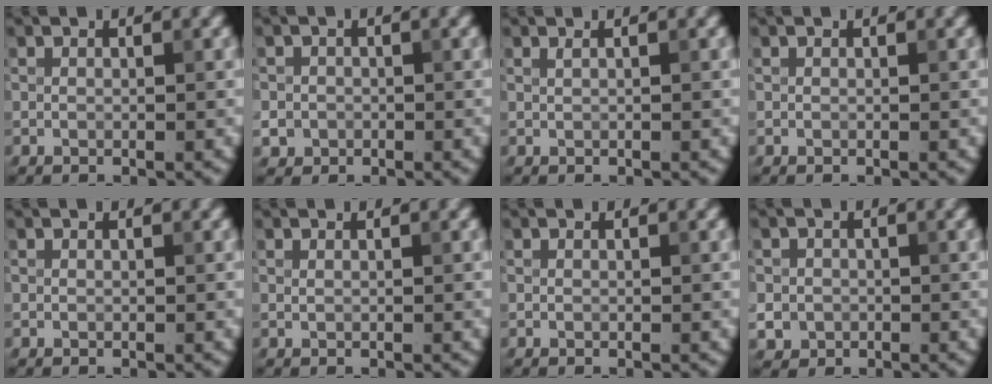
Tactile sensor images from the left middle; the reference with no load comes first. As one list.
[{"total": 1.4, "force": [-1.0, 1.0, -0.2], "torque": [0.012, -0.002, -0.012]}, {"total": 0.7, "force": [0.3, 0.4, 0.6], "torque": [-0.003, 0.005, 0.001]}, {"total": 0.0}, {"total": 0.0}, {"total": 0.0}, {"total": 0.0}, {"total": 1.6, "force": [-1.0, 1.3, 0.0], "torque": [0.007, -0.001, -0.012]}]